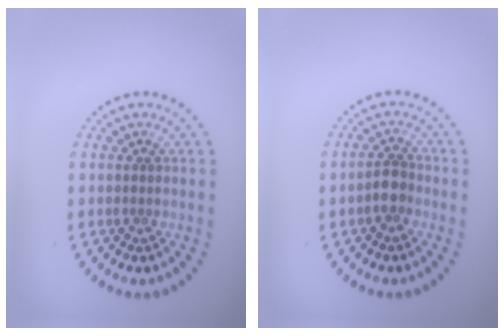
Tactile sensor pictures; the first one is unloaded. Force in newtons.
{"total": 1.9, "press": 1.7, "slide": 0.8}